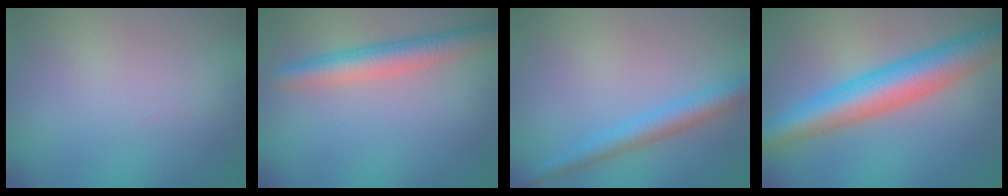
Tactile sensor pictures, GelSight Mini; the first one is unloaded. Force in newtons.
{"total": 3.9, "press": 3.9, "slide": 0.1}
{"total": 3.0, "press": 3.0, "slide": 0.1}
{"total": 7.5, "press": 7.5, "slide": 0.1}